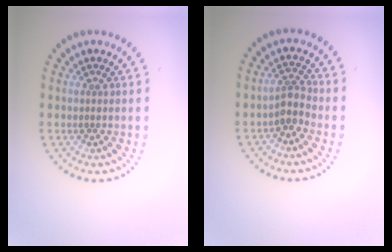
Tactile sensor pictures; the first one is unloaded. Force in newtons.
{"total": 2.2, "press": 1.8, "slide": 1.3}